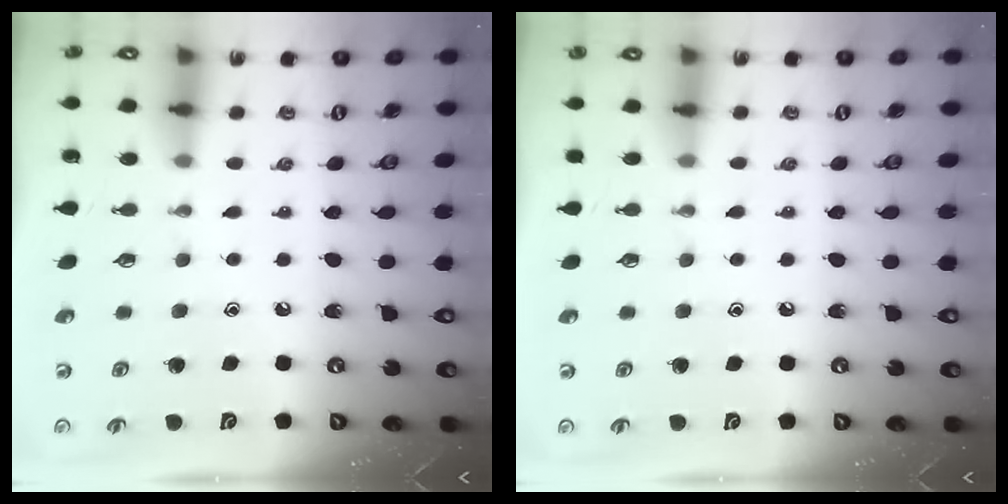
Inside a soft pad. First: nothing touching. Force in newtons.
{"total": 4.2, "press": 4.1, "slide": 0.6}